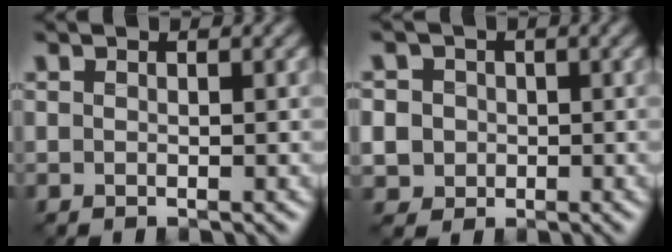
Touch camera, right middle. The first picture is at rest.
{"total": 6.2, "force": [0.2, 5.9, 2.1], "torque": [-0.058, 0.021, -0.015]}